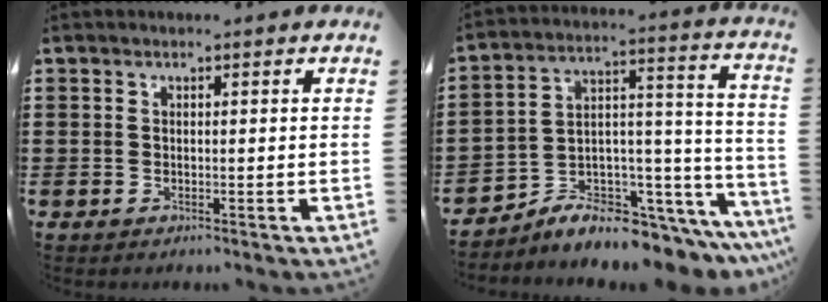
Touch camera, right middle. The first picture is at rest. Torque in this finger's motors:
{"motor_torque": [1.29, -0.85, 0.36, 0.19]}